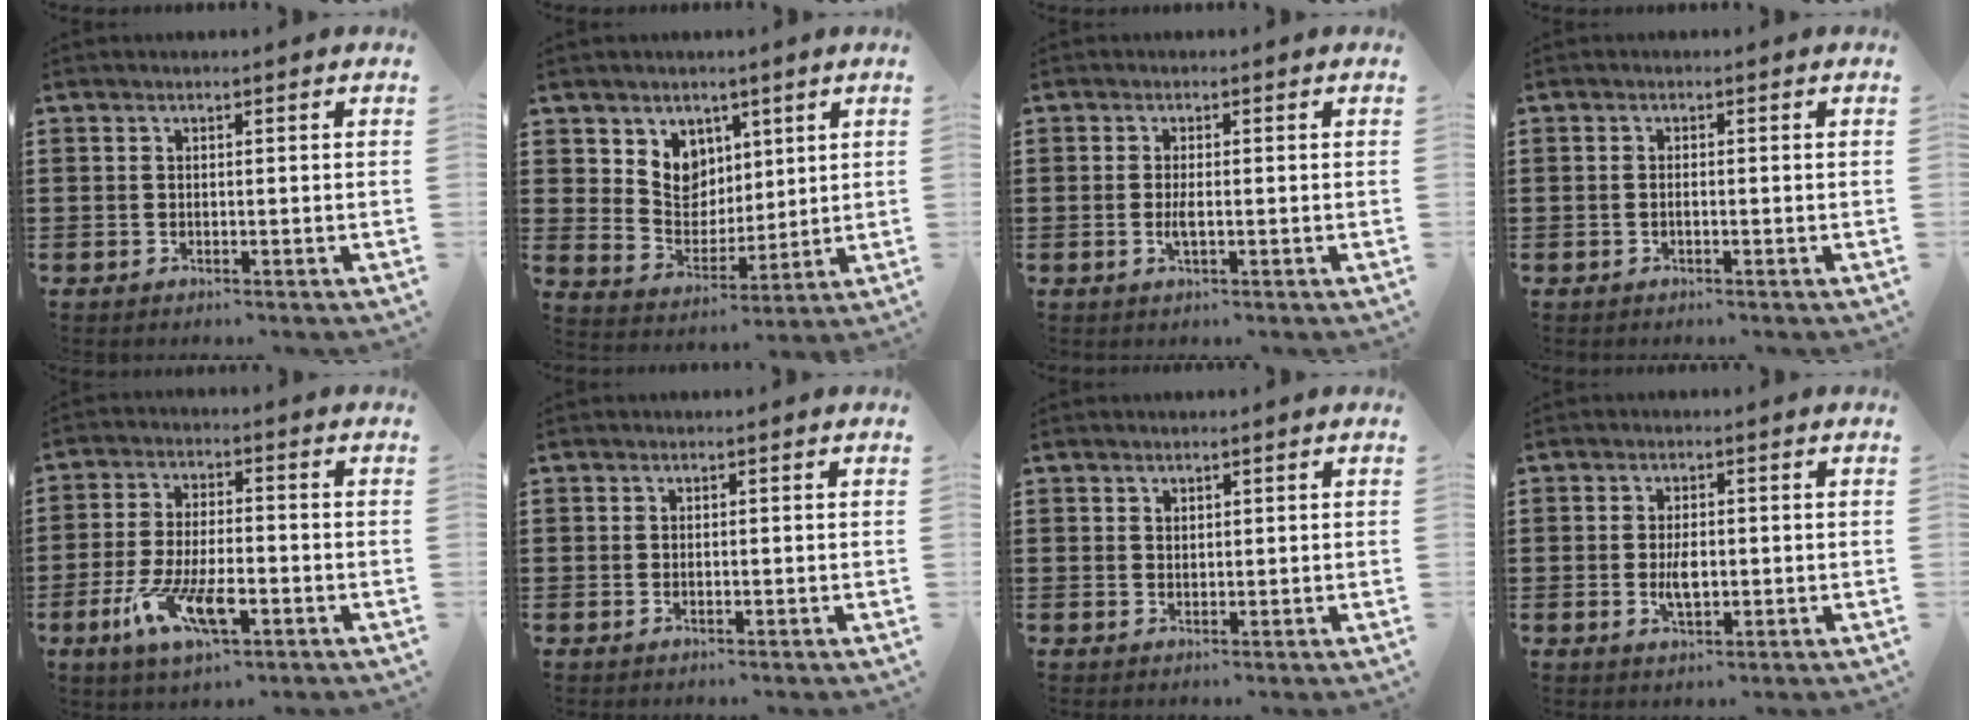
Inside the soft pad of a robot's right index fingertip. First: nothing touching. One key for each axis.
{"total": 6.4, "fx": 3.7, "fy": 5.2, "fz": 0.4, "tx": -0.037, "ty": -0.016, "tz": 0.070}
{"total": 2.1, "fx": -0.4, "fy": 0.6, "fz": 2.0, "tx": -0.044, "ty": -0.004, "tz": -0.009}
{"total": 0.7, "fx": -0.2, "fy": 0.1, "fz": 0.6, "tx": -0.013, "ty": -0.004, "tz": -0.004}
{"total": 9.7, "fx": -4.3, "fy": 3.6, "fz": 7.9, "tx": -0.170, "ty": -0.008, "tz": -0.077}
{"total": 0.5, "fx": -0.1, "fy": 0.2, "fz": 0.5, "tx": -0.011, "ty": -0.002, "tz": -0.001}
{"total": 1.1, "fx": 0.9, "fy": 0.6, "fz": 0.1, "tx": -0.004, "ty": 0.002, "tz": 0.017}
{"total": 3.8, "fx": -0.4, "fy": 1.7, "fz": 3.3, "tx": -0.069, "ty": 0.000, "tz": -0.009}